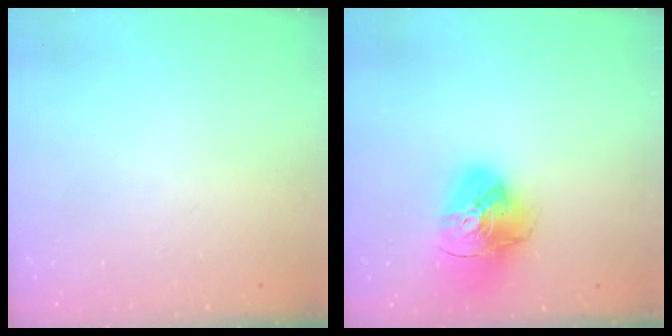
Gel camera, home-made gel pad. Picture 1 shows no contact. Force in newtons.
{"total": 13.8, "press": 13.7, "slide": 1.4}